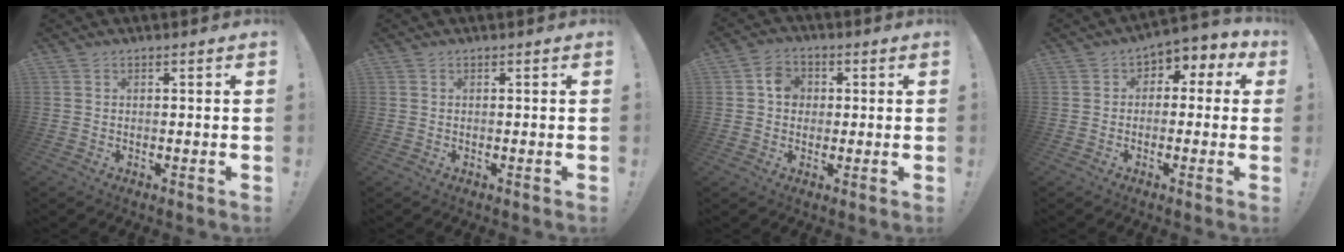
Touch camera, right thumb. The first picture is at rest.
{"total": 0.0}
{"total": 6.0, "force": [0.9, 5.2, 2.8], "torque": [-0.032, 0.007, 0.014]}
{"total": 4.2, "force": [-1.3, 3.4, 2.1], "torque": [-0.018, 0.013, -0.024]}